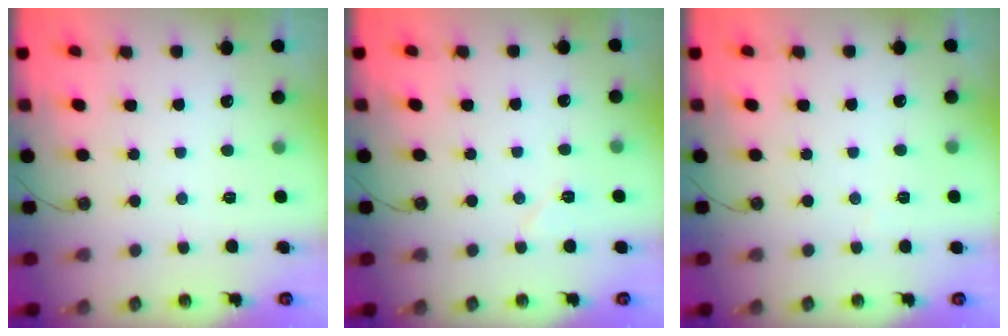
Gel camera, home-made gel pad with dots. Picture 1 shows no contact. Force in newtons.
{"total": 5.6, "press": 4.9, "slide": 2.7}
{"total": 1.6, "press": 1.4, "slide": 0.7}